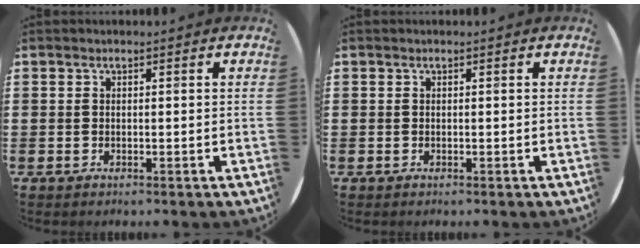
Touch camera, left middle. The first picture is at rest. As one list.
[{"total": 0.0}]